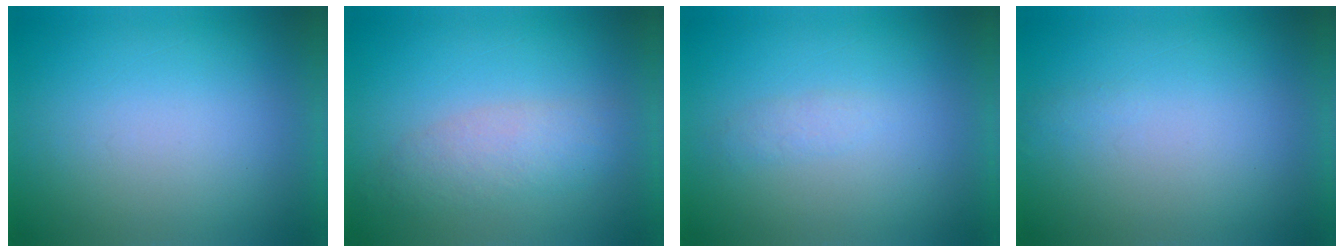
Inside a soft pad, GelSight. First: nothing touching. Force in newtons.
{"total": 3.5}
{"total": 1.4}
{"total": 1.1}